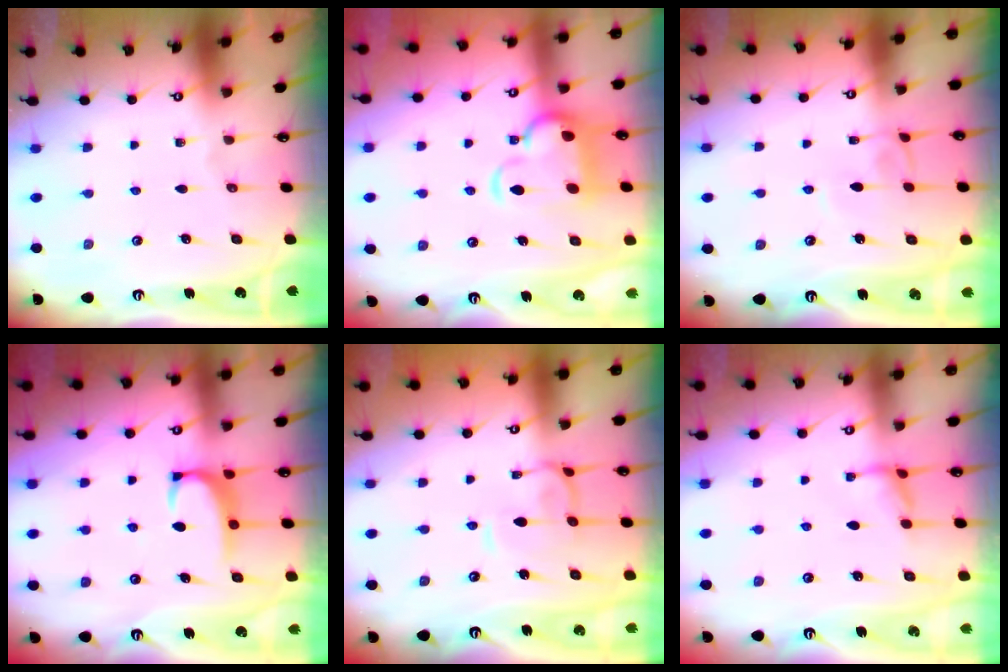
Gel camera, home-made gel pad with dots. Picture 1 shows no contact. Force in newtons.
{"total": 7.3, "press": 7.0, "slide": 1.8}
{"total": 2.7, "press": 2.7, "slide": 0.2}
{"total": 2.2, "press": 2.1, "slide": 0.6}
{"total": 0.8, "press": 0.5, "slide": 0.6}
{"total": 1.8, "press": 1.7, "slide": 0.5}